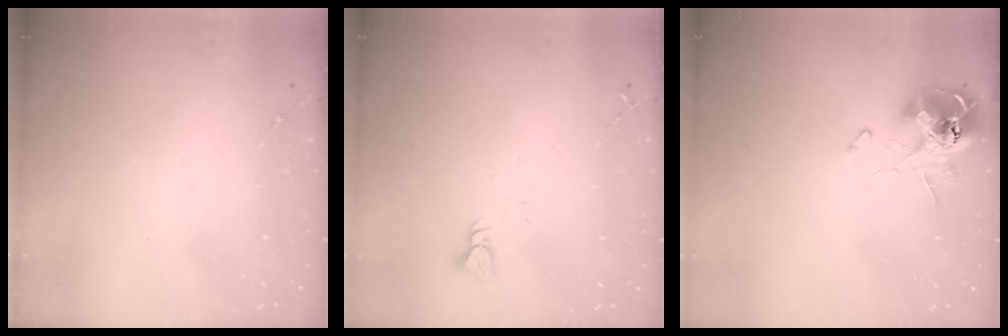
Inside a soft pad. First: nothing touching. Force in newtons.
{"total": 2.9, "press": 2.9, "slide": 0.2}
{"total": 11.6, "press": 11.6, "slide": 1.1}